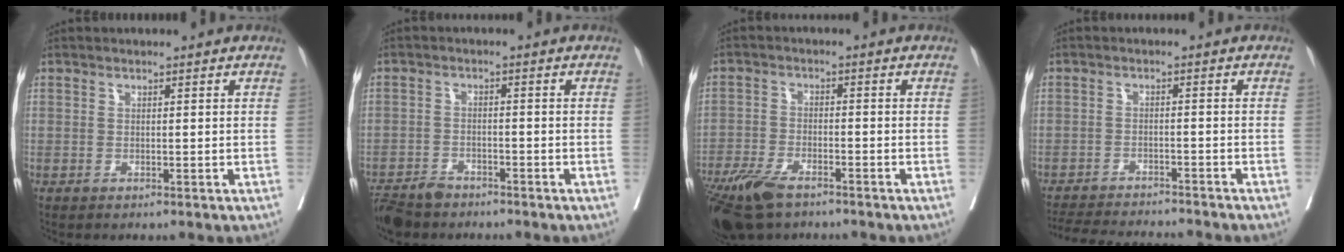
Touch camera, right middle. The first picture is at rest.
{"total": 5.6, "force": [-5.0, 2.1, 1.7], "torque": [-0.029, -0.012, -0.088]}
{"total": 9.9, "force": [-7.3, 3.3, 5.8], "torque": [-0.109, -0.020, -0.129]}
{"total": 12.2, "force": [-11.5, 0.7, 3.9], "torque": [-0.055, -0.010, -0.163]}